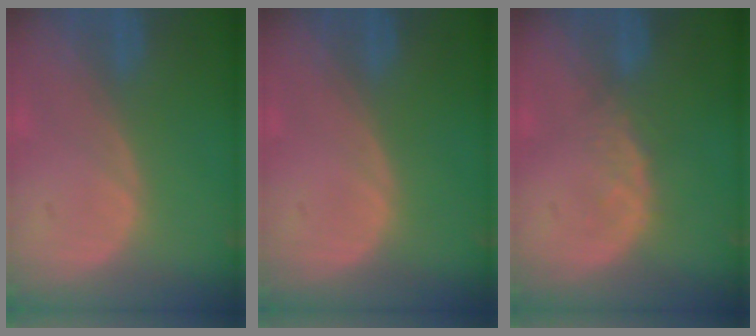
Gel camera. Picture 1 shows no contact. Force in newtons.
{"total": 0.0}
{"total": 1.9, "press": 1.9, "slide": 0.3}